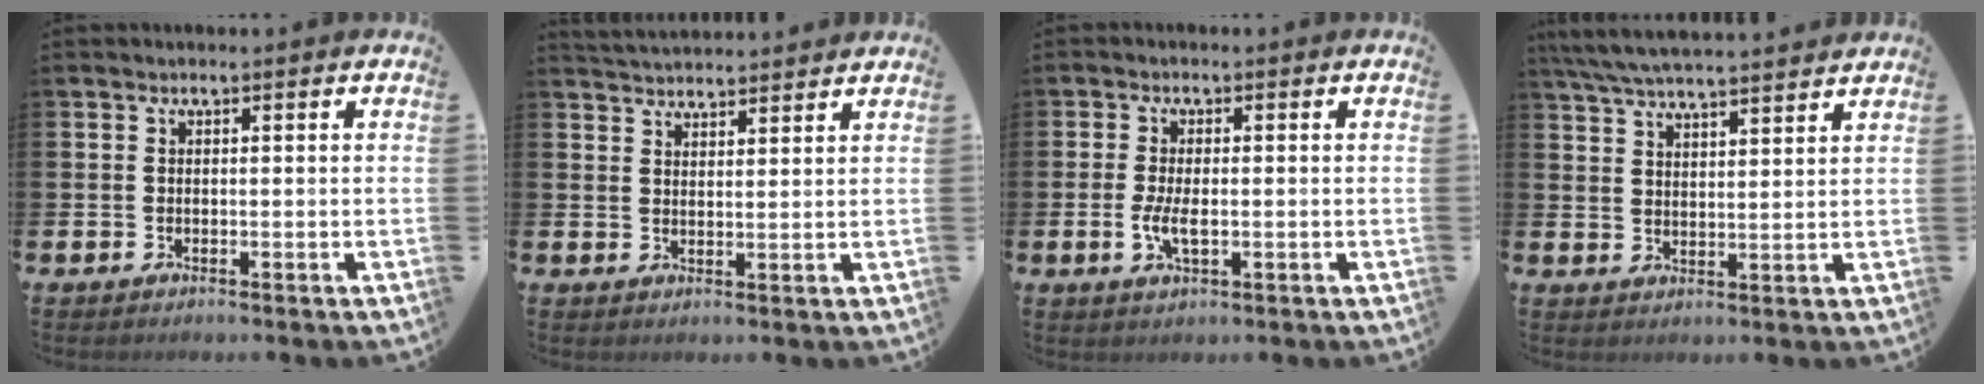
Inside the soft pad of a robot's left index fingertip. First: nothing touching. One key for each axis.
{"total": 3.7, "fx": 3.6, "fy": 0.3, "fz": 0.0, "tx": -0.004, "ty": -0.019, "tz": 0.067}
{"total": 3.5, "fx": -0.4, "fy": 1.4, "fz": 3.1, "tx": -0.049, "ty": -0.001, "tz": -0.009}
{"total": 5.9, "fx": 5.8, "fy": 0.2, "fz": 1.4, "tx": -0.048, "ty": -0.028, "tz": 0.104}